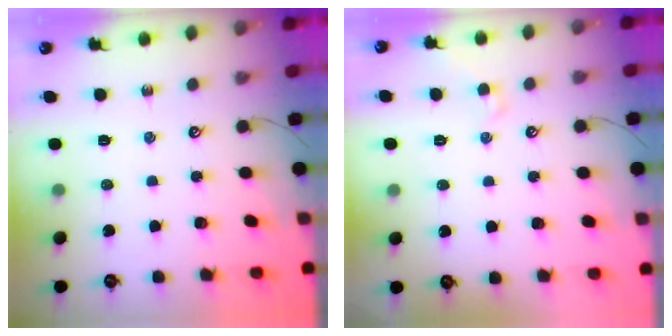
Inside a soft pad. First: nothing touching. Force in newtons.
{"total": 0.8, "press": 0.8, "slide": 0.1}